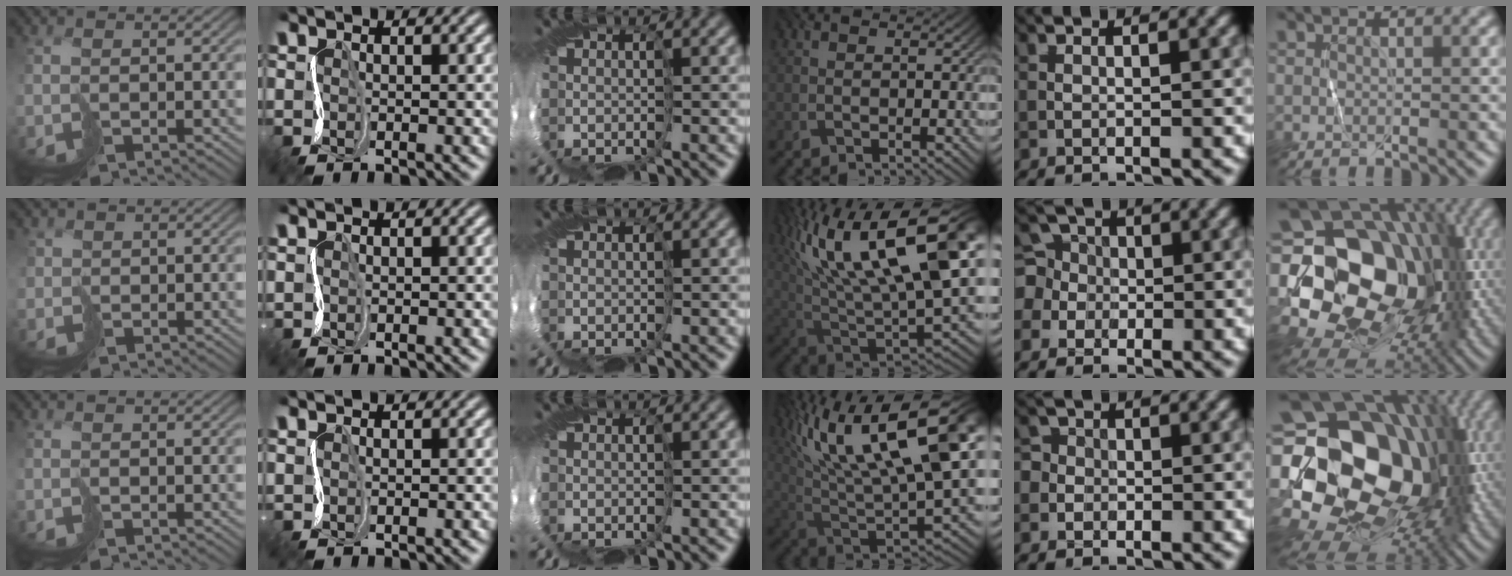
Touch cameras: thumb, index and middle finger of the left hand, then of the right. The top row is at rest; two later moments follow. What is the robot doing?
{"motion": "cut", "object": "tape"}